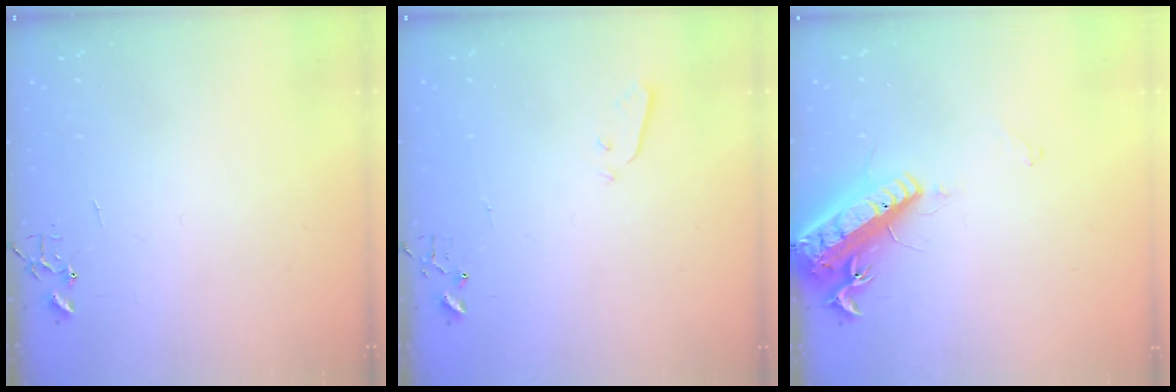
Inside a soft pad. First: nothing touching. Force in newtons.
{"total": 3.0, "press": 3.0, "slide": 0.3}
{"total": 16.3, "press": 15.9, "slide": 3.8}